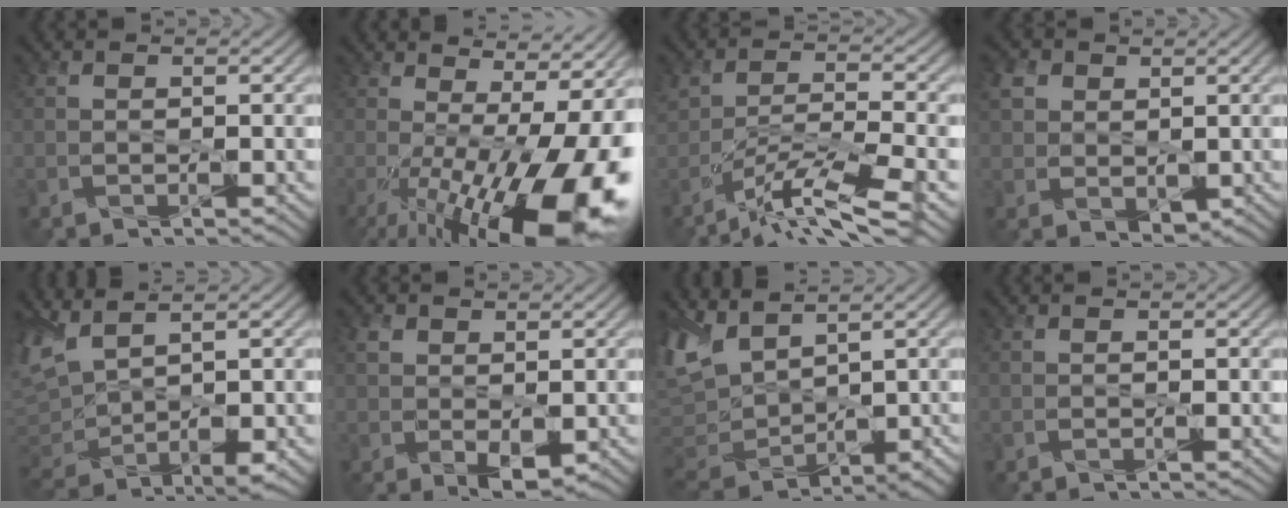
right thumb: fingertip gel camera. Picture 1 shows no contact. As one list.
[{"total": 18.6, "force": [-3.3, 7.4, 16.8], "torque": [-0.229, -0.028, -0.032]}, {"total": 8.0, "force": [-5.6, 1.7, 5.4], "torque": [-0.101, 0.004, -0.104]}, {"total": 5.5, "force": [1.6, 4.4, 2.8], "torque": [-0.084, 0.002, 0.032]}, {"total": 7.7, "force": [2.6, 3.8, 6.2], "torque": [-0.170, -0.007, 0.056]}, {"total": 3.7, "force": [0.5, 2.7, 2.5], "torque": [-0.057, -0.008, 0.013]}, {"total": 9.7, "force": [4.7, 5.2, 6.7], "torque": [-0.199, 0.000, 0.093]}, {"total": 0.0}]